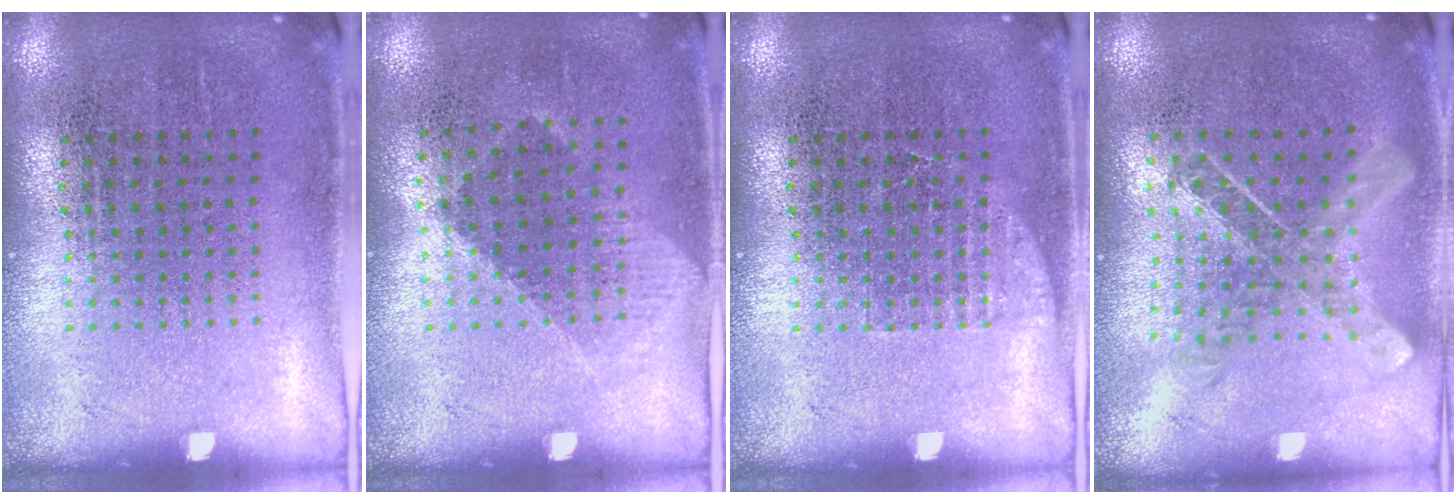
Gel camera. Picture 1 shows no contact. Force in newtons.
{"total": 0.9, "press": 0.8, "slide": 0.5}
{"total": 1.1, "press": 1.1, "slide": 0.2}
{"total": 1.0, "press": 1.0, "slide": 0.1}